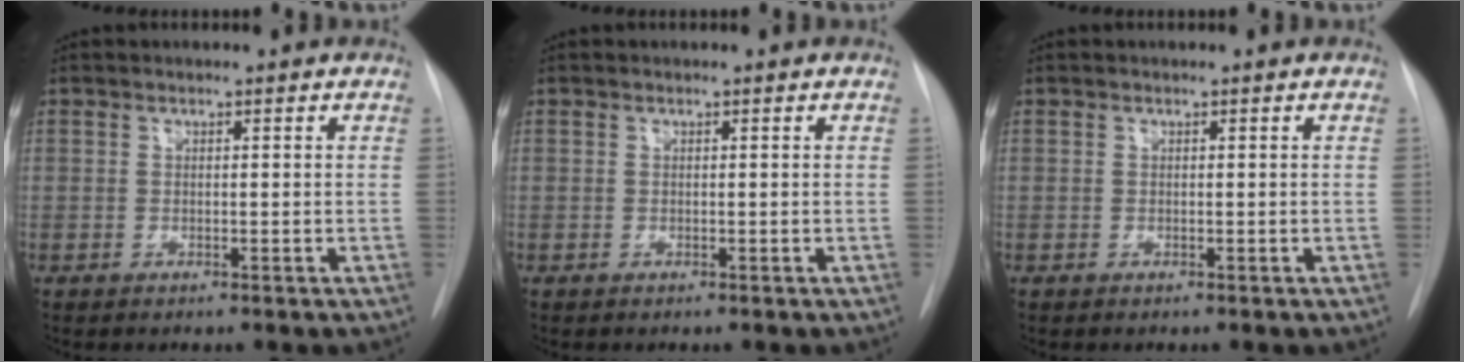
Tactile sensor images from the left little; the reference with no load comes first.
{"total": 0.0}
{"total": 0.0}